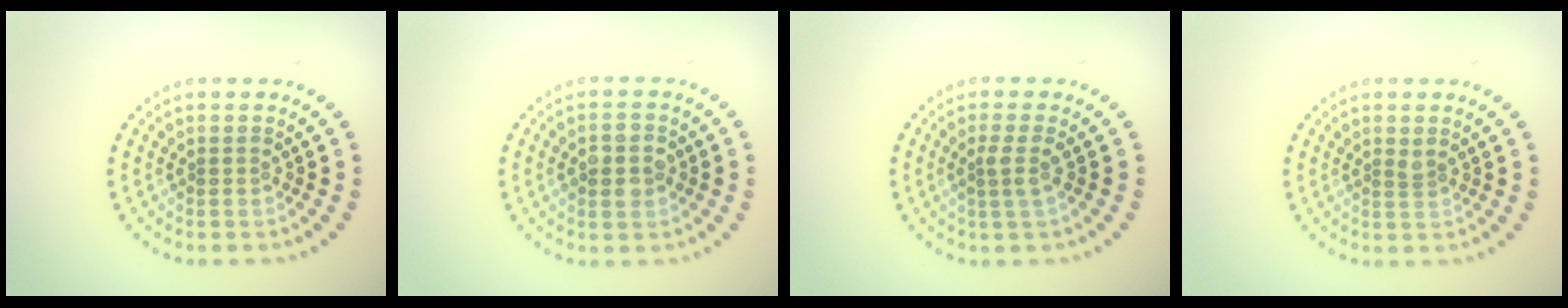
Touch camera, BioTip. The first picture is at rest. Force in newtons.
{"total": 2.8, "press": 2.8, "slide": 0.1}
{"total": 1.5, "press": 1.2, "slide": 0.9}
{"total": 0.8, "press": 0.5, "slide": 0.6}